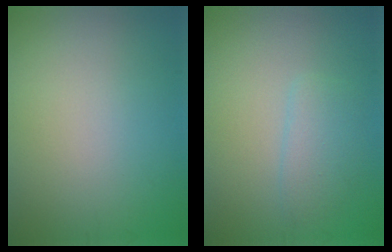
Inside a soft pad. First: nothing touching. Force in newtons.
{"total": 2.1, "press": 2.1, "slide": 0.1}